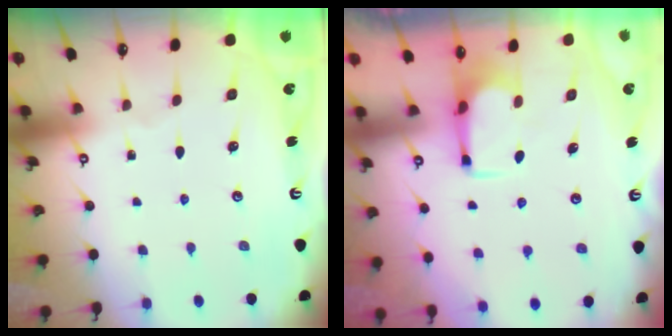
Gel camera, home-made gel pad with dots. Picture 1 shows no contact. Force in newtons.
{"total": 2.9, "press": 2.9, "slide": 0.5}